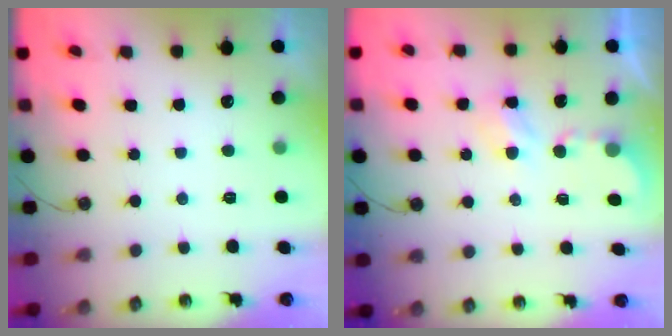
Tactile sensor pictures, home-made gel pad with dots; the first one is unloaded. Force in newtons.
{"total": 3.9, "press": 3.8, "slide": 0.6}